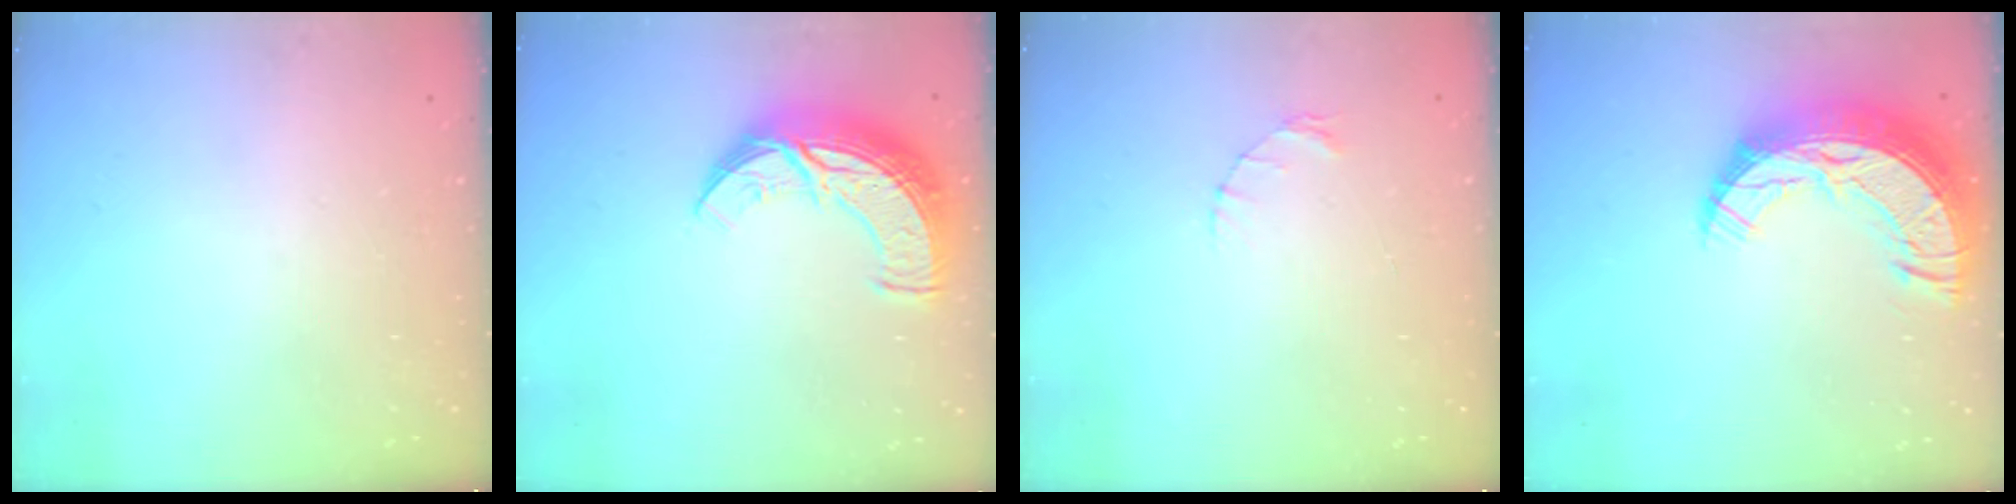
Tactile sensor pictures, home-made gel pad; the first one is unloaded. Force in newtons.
{"total": 13.1, "press": 13.1, "slide": 1.0}
{"total": 2.0, "press": 2.0, "slide": 0.4}
{"total": 20.7, "press": 20.6, "slide": 1.5}